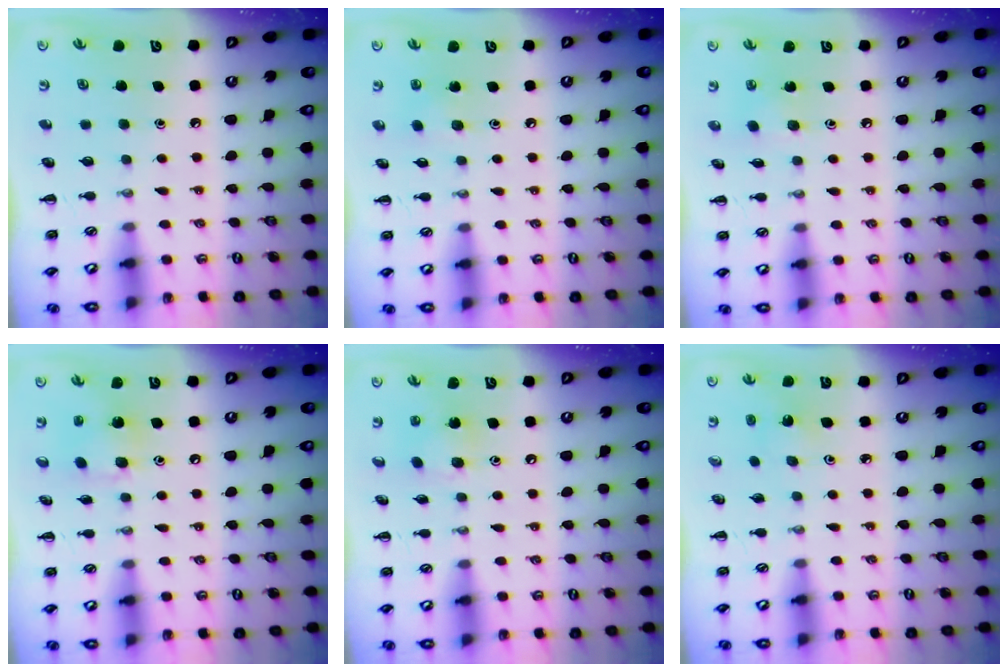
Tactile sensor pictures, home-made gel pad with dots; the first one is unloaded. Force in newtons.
{"total": 2.1, "press": 2.0, "slide": 0.8}
{"total": 3.0, "press": 2.8, "slide": 1.0}
{"total": 5.6, "press": 5.5, "slide": 1.1}
{"total": 6.6, "press": 6.4, "slide": 1.6}
{"total": 2.1, "press": 2.0, "slide": 0.7}